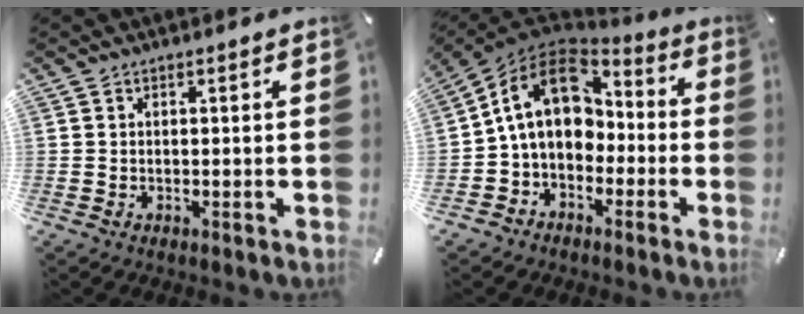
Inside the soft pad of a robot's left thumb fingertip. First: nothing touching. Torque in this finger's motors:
{"motor_torque": [0.82, 3.23, 1.65, 1.12, 0.27]}